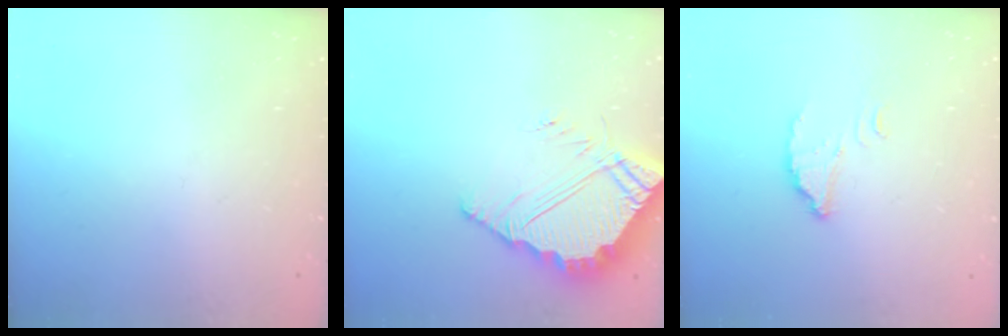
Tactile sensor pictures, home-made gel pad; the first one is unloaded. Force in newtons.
{"total": 8.0, "press": 8.0, "slide": 0.6}
{"total": 2.5, "press": 2.5, "slide": 0.2}